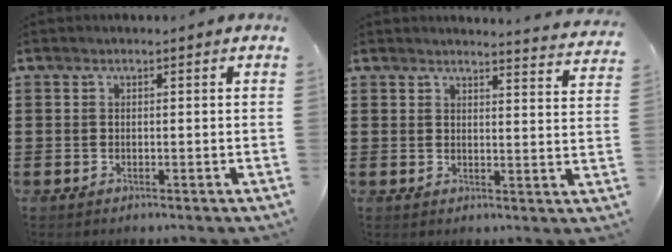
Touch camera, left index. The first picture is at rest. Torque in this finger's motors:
{"motor_torque": [1.08, -1.06, 0.01, 0.01]}